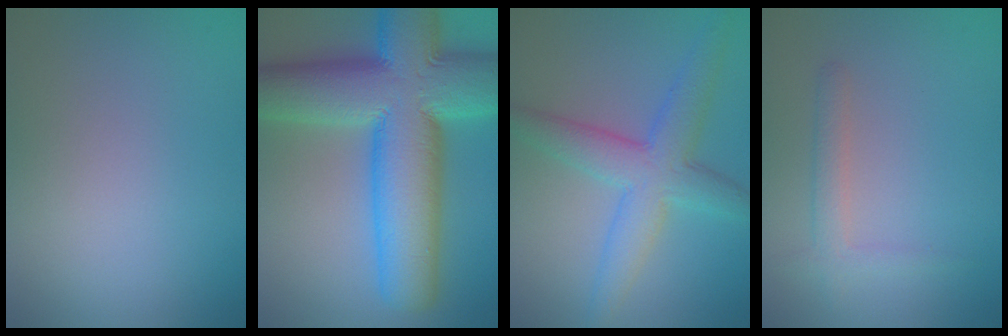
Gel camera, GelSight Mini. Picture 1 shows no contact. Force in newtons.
{"total": 15.1, "press": 15.1, "slide": 0.5}
{"total": 5.3, "press": 5.3, "slide": 0.1}
{"total": 1.8, "press": 1.8, "slide": 0.2}